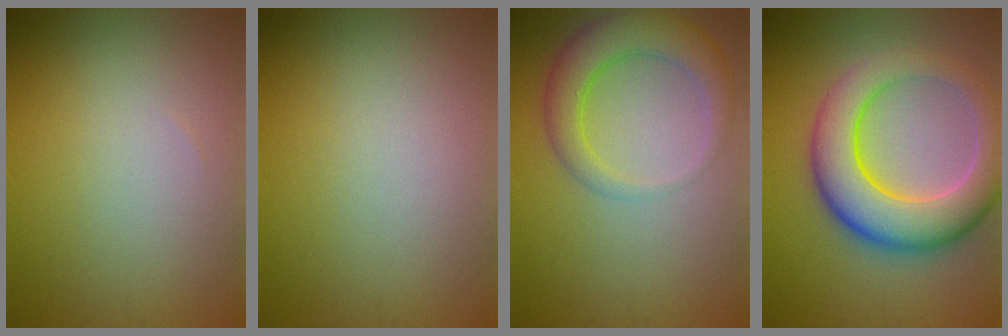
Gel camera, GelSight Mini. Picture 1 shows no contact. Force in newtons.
{"total": 0.0}
{"total": 4.9, "press": 4.9, "slide": 0.2}
{"total": 9.4, "press": 9.4, "slide": 0.3}